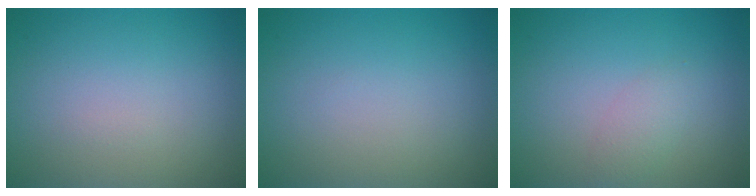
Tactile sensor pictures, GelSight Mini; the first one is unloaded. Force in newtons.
{"total": 0.0}
{"total": 1.5, "press": 1.5, "slide": 0.1}